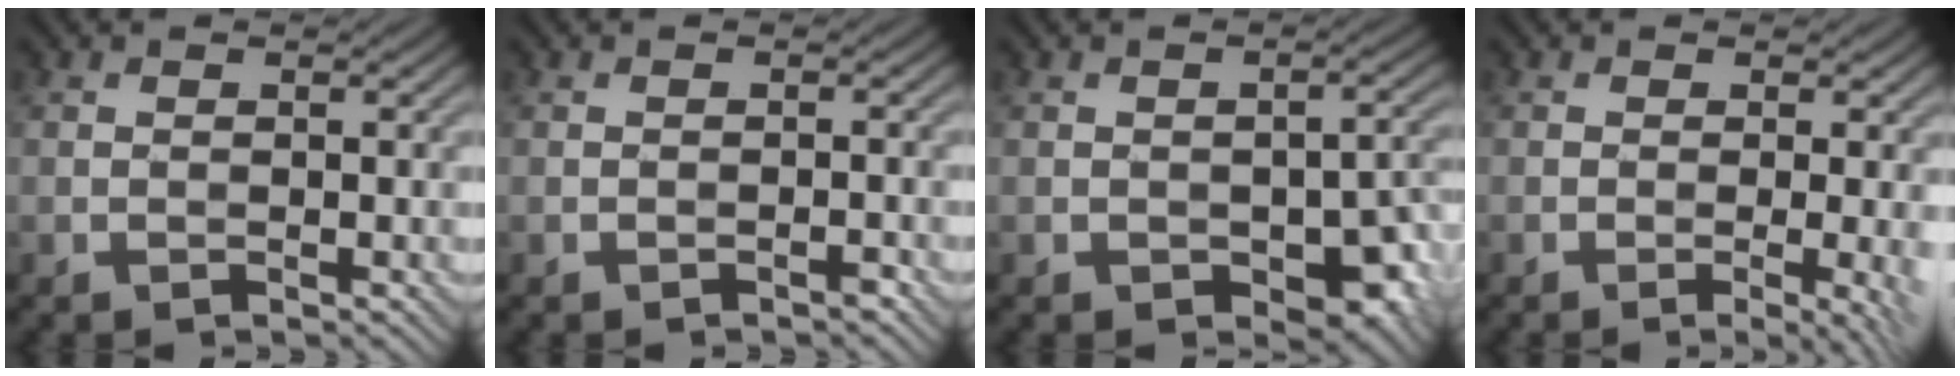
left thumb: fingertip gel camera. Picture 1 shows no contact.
{"total": 0.7, "force": [-0.5, 0.0, 0.4], "torque": [-0.003, 0.004, -0.009]}
{"total": 6.2, "force": [-2.3, 3.4, 4.7], "torque": [-0.058, -0.007, -0.029]}
{"total": 3.8, "force": [-0.6, 0.8, 3.7], "torque": [-0.057, -0.005, -0.011]}